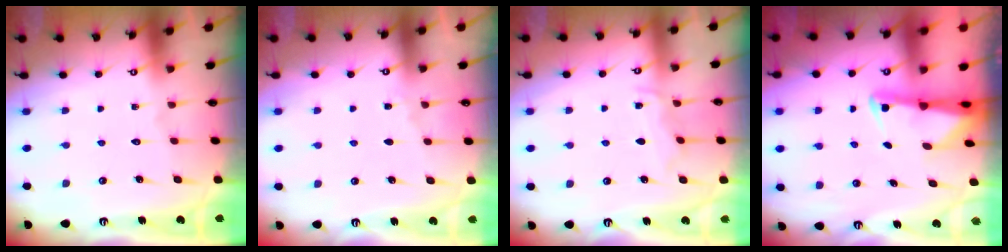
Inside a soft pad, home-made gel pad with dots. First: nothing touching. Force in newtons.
{"total": 3.8, "press": 3.7, "slide": 0.4}
{"total": 5.0, "press": 5.0, "slide": 0.6}
{"total": 2.2, "press": 2.2, "slide": 0.5}